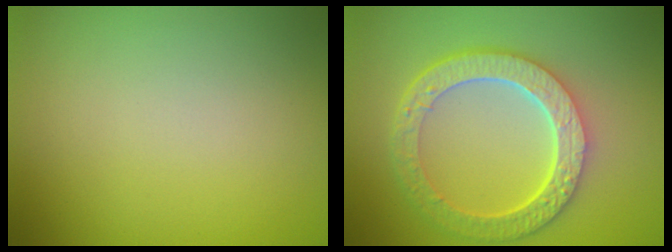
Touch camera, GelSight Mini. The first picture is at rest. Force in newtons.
{"total": 6.4, "press": 4.7, "slide": 4.2}